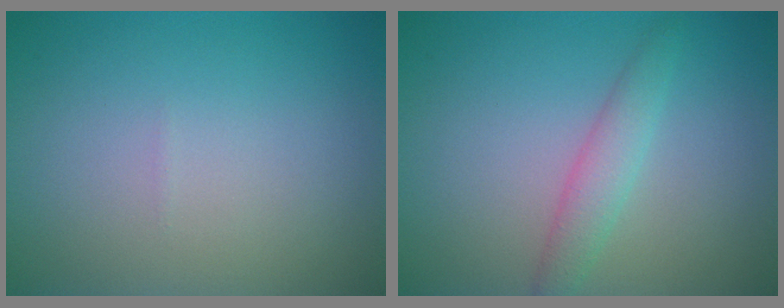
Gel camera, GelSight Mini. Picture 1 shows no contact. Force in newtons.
{"total": 2.3, "press": 2.3, "slide": 0.0}